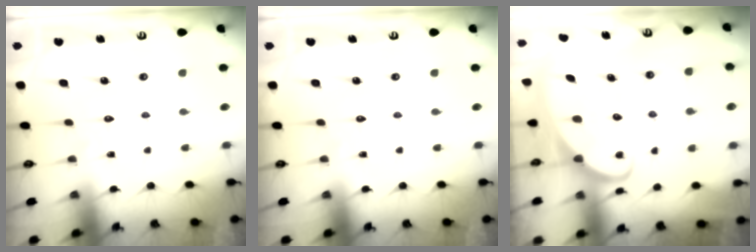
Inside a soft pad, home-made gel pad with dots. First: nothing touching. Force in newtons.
{"total": 0.0}
{"total": 2.3, "press": 2.3, "slide": 0.4}